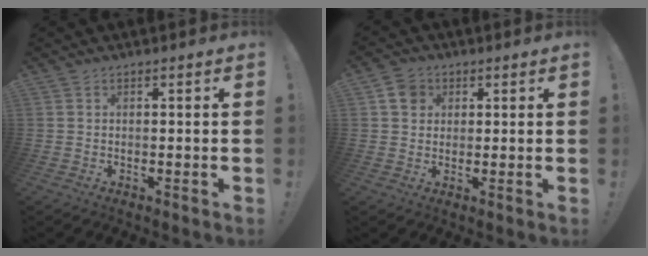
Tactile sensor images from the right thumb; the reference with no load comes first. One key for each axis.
{"total": 5.7, "fx": 2.2, "fy": 4.8, "fz": 2.0, "tx": -0.026, "ty": 0.001, "tz": 0.043}